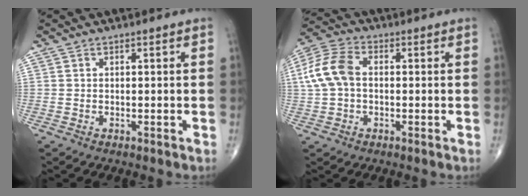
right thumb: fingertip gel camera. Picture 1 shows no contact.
{"total": 9.4, "force": [0.6, 6.5, 6.8], "torque": [-0.150, 0.026, 0.003]}